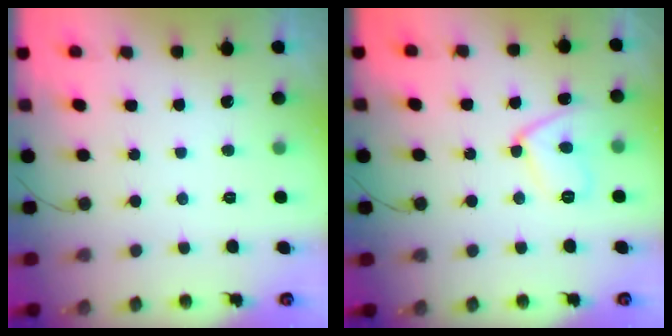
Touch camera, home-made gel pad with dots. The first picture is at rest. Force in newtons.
{"total": 8.8, "press": 8.7, "slide": 0.8}